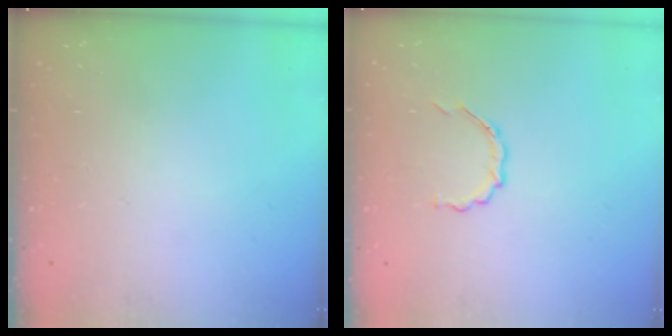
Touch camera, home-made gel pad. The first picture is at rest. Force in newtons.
{"total": 3.3, "press": 3.1, "slide": 1.0}